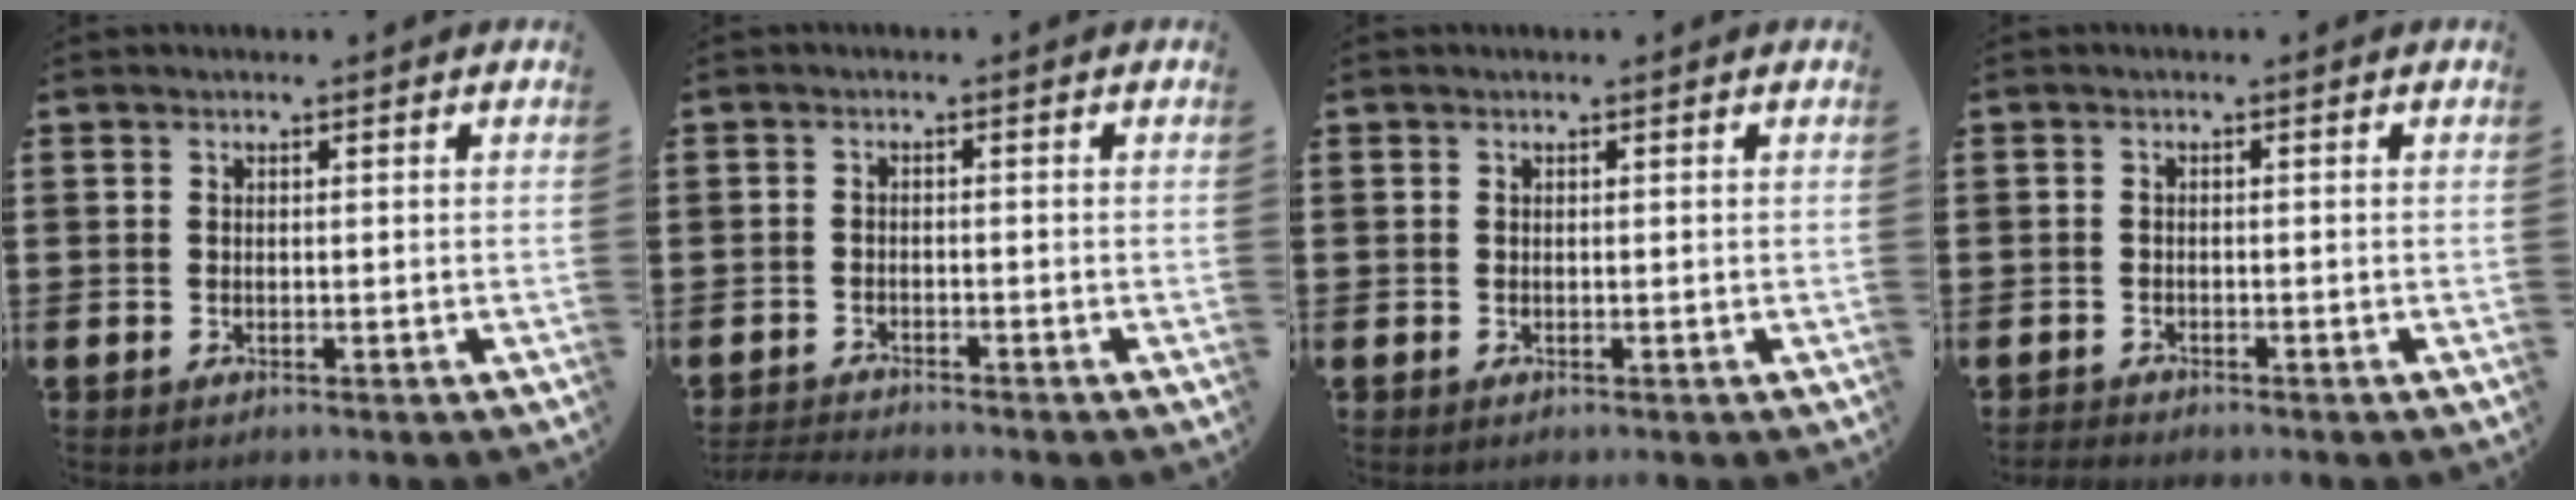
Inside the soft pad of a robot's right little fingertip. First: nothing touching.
{"total": 1.7, "force": [-1.7, -0.1, 0.0], "torque": [-0.004, 0.000, -0.036]}
{"total": 0.0}
{"total": 0.9, "force": [-0.9, 0.1, 0.0], "torque": [-0.002, 0.000, -0.019]}